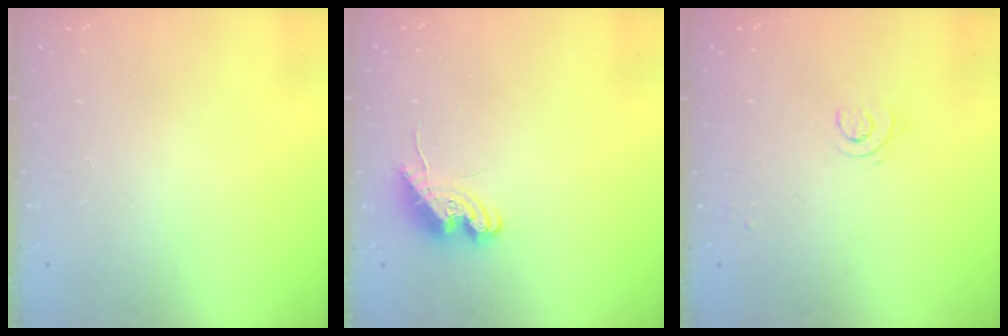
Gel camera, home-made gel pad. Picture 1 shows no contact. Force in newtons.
{"total": 8.3, "press": 8.2, "slide": 1.2}
{"total": 3.9, "press": 3.9, "slide": 0.5}